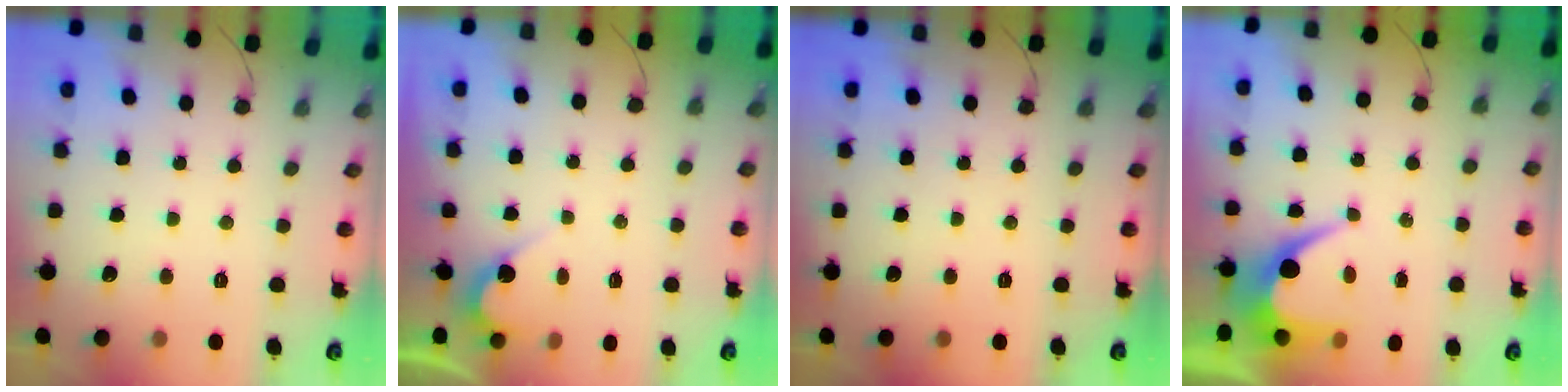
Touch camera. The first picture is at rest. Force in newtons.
{"total": 2.8, "press": 2.8, "slide": 0.2}
{"total": 0.0}
{"total": 6.1, "press": 6.1, "slide": 0.4}